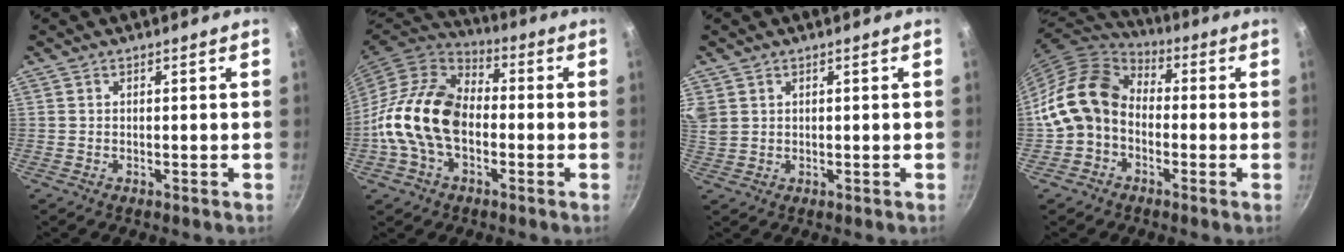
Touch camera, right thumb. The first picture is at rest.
{"total": 17.3, "force": [-2.5, 11.6, 12.6], "torque": [-0.203, 0.034, -0.063]}
{"total": 5.9, "force": [2.5, 4.5, 2.9], "torque": [-0.058, 0.007, 0.057]}
{"total": 13.3, "force": [-2.1, 10.4, 7.9], "torque": [-0.116, 0.044, -0.058]}